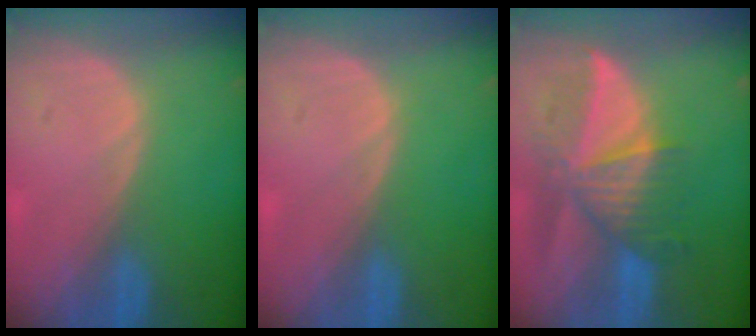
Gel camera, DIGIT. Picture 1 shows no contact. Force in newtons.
{"total": 0.0}
{"total": 8.8, "press": 8.0, "slide": 3.6}